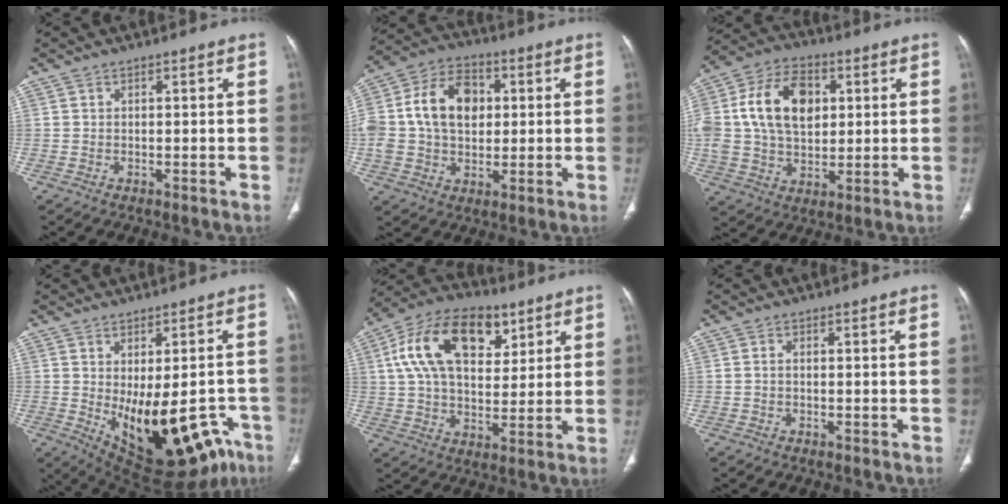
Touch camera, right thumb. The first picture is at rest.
{"total": 16.4, "force": [2.0, 11.7, 11.2], "torque": [-0.198, 0.021, 0.033]}
{"total": 17.0, "force": [3.3, 11.6, 12.0], "torque": [-0.204, 0.011, 0.060]}
{"total": 20.3, "force": [-8.0, 9.9, 15.7], "torque": [-0.162, 0.007, -0.090]}
{"total": 19.7, "force": [7.4, 11.6, 14.1], "torque": [-0.226, -0.002, 0.123]}
{"total": 0.7, "force": [-0.1, 0.4, 0.5], "torque": [-0.010, 0.001, -0.005]}